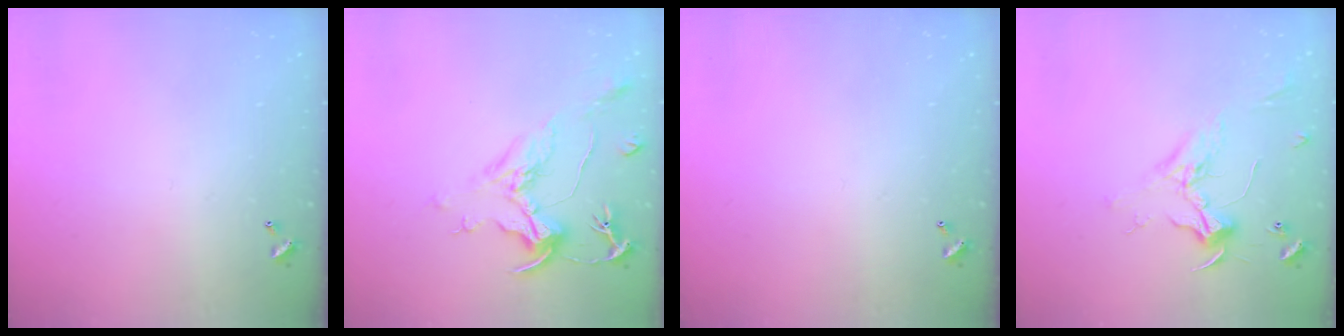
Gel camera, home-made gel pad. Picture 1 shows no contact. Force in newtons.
{"total": 2.1, "press": 1.7, "slide": 1.3}
{"total": 0.0}
{"total": 2.4, "press": 2.3, "slide": 0.9}